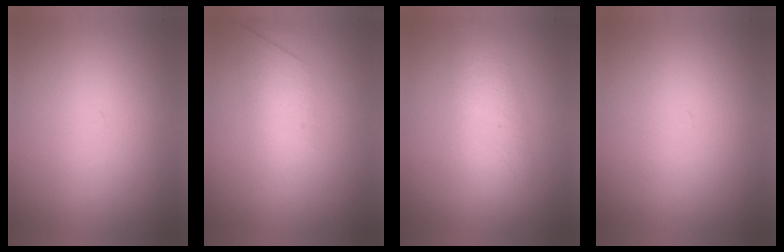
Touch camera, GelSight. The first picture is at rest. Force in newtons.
{"total": 2.6}
{"total": 1.8}
{"total": 0.0}